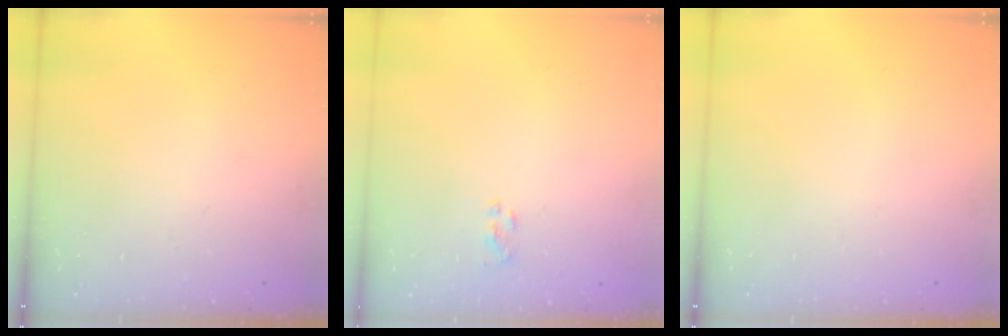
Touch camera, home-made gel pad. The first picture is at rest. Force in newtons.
{"total": 1.3, "press": 1.2, "slide": 0.5}
{"total": 0.0}